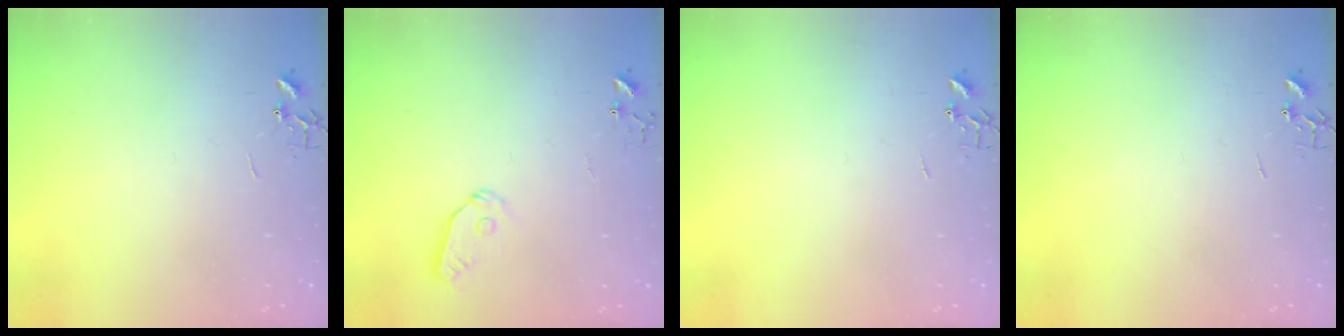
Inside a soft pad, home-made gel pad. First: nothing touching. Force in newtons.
{"total": 6.5, "press": 6.5, "slide": 0.2}
{"total": 0.0}
{"total": 0.0}